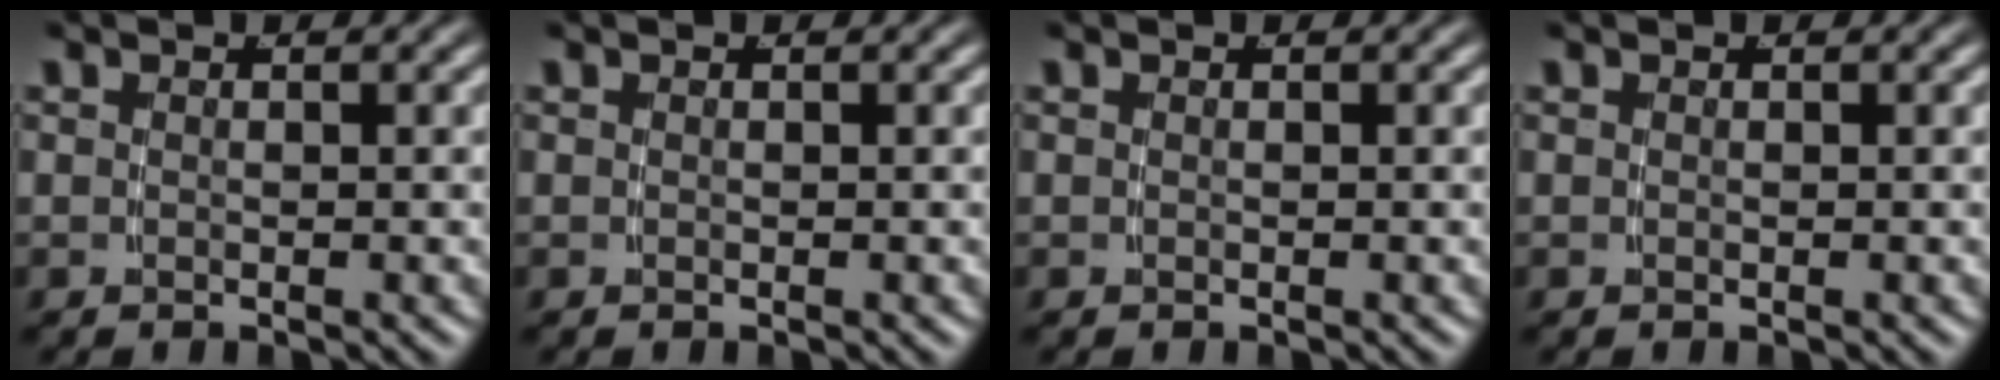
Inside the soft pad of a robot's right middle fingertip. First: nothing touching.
{"total": 0.0}
{"total": 0.0}
{"total": 0.0}